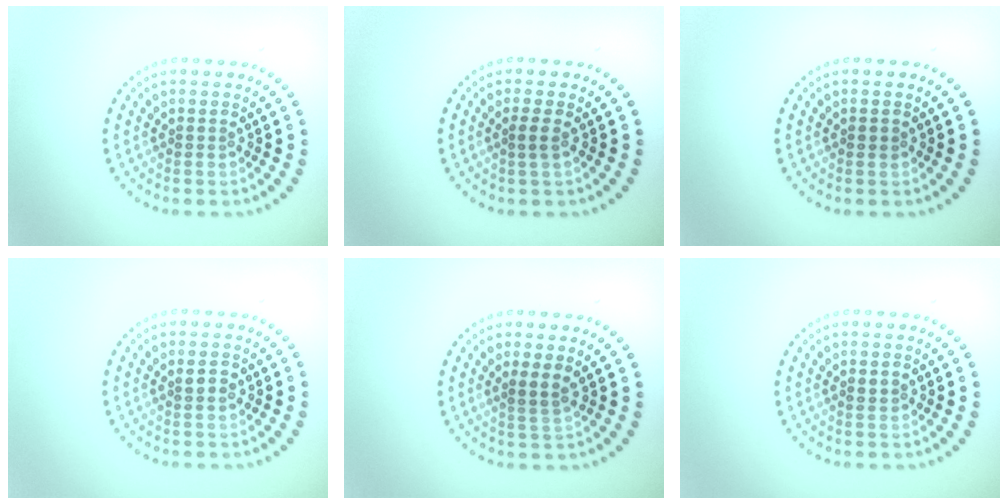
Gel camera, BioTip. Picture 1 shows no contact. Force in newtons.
{"total": 1.1, "press": 0.8, "slide": 0.7}
{"total": 0.7, "press": 0.7, "slide": 0.2}
{"total": 1.2, "press": 1.2, "slide": 0.4}
{"total": 1.6, "press": 1.3, "slide": 0.9}
{"total": 0.9, "press": 0.9, "slide": 0.2}